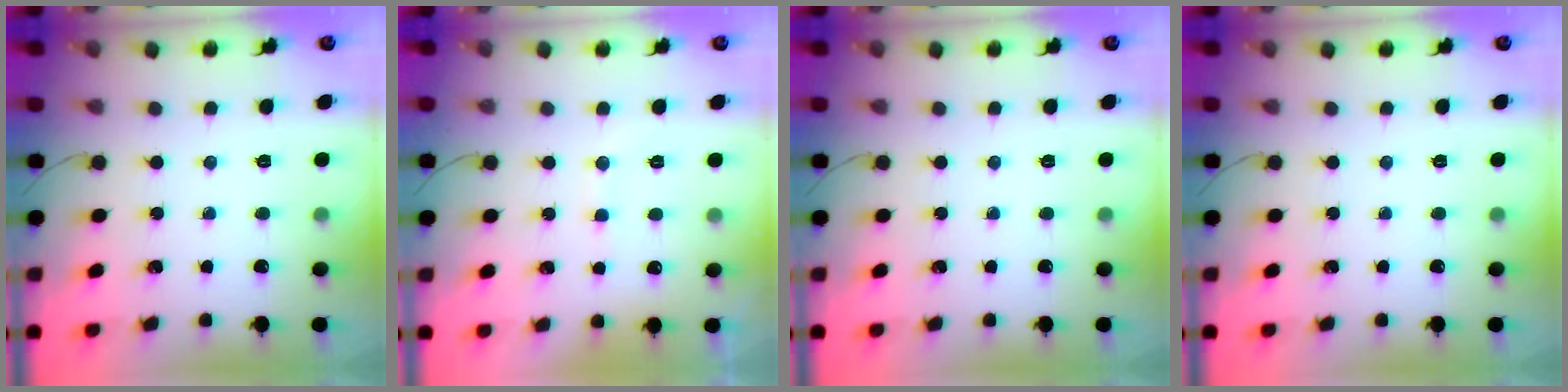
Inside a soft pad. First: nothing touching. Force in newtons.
{"total": 6.3, "press": 6.3, "slide": 1.1}
{"total": 0.0}
{"total": 0.0}